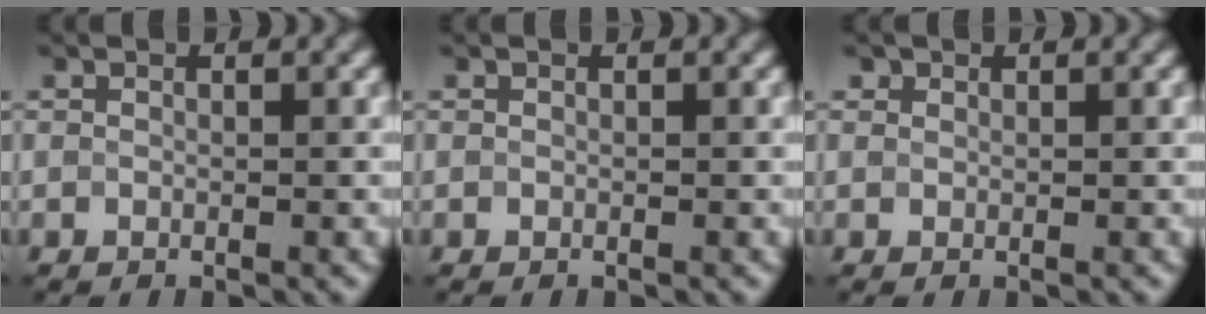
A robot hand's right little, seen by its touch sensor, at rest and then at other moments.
{"total": 0.0}
{"total": 0.7, "force": [0.5, 0.5, 0.1], "torque": [0.002, -0.001, 0.008]}